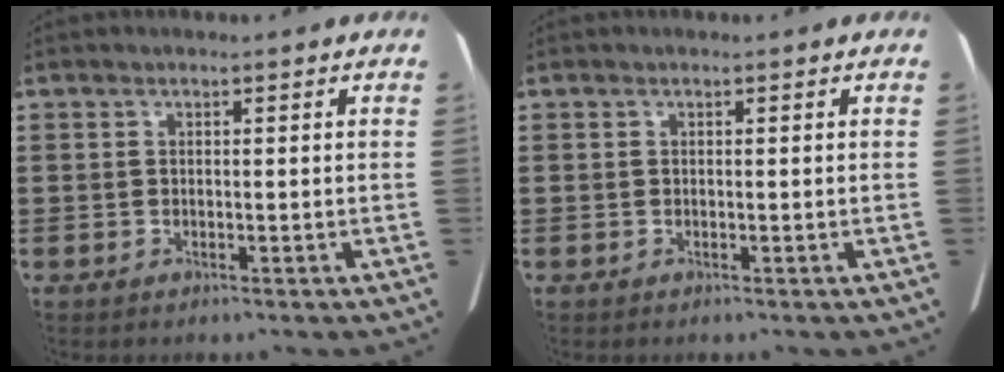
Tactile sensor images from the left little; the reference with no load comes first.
{"total": 0.0}